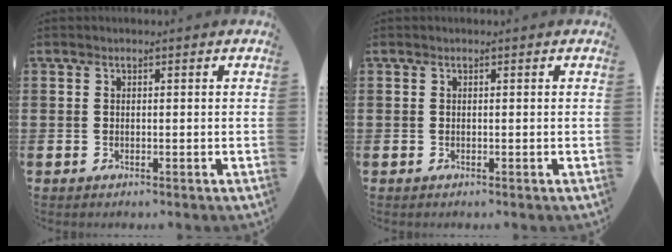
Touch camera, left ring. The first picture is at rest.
{"total": 0.0}